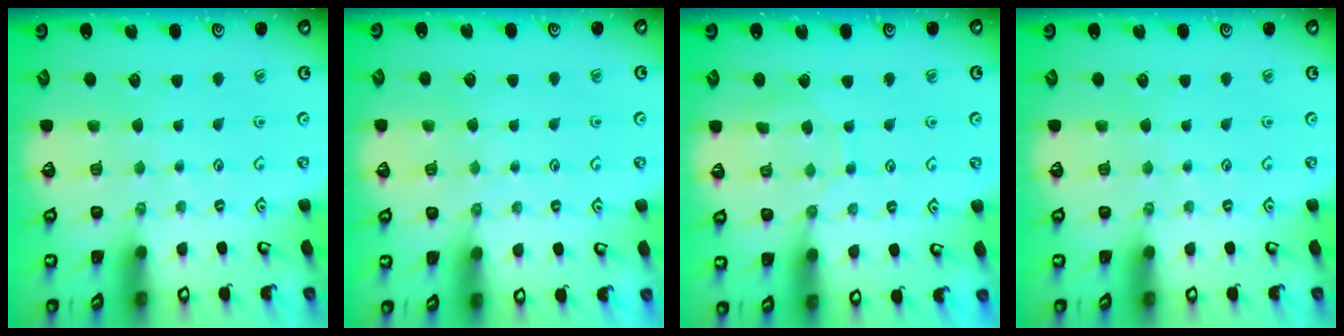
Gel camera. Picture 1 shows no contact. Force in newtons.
{"total": 4.3, "press": 4.3, "slide": 0.5}
{"total": 8.5, "press": 8.4, "slide": 0.7}
{"total": 0.0}